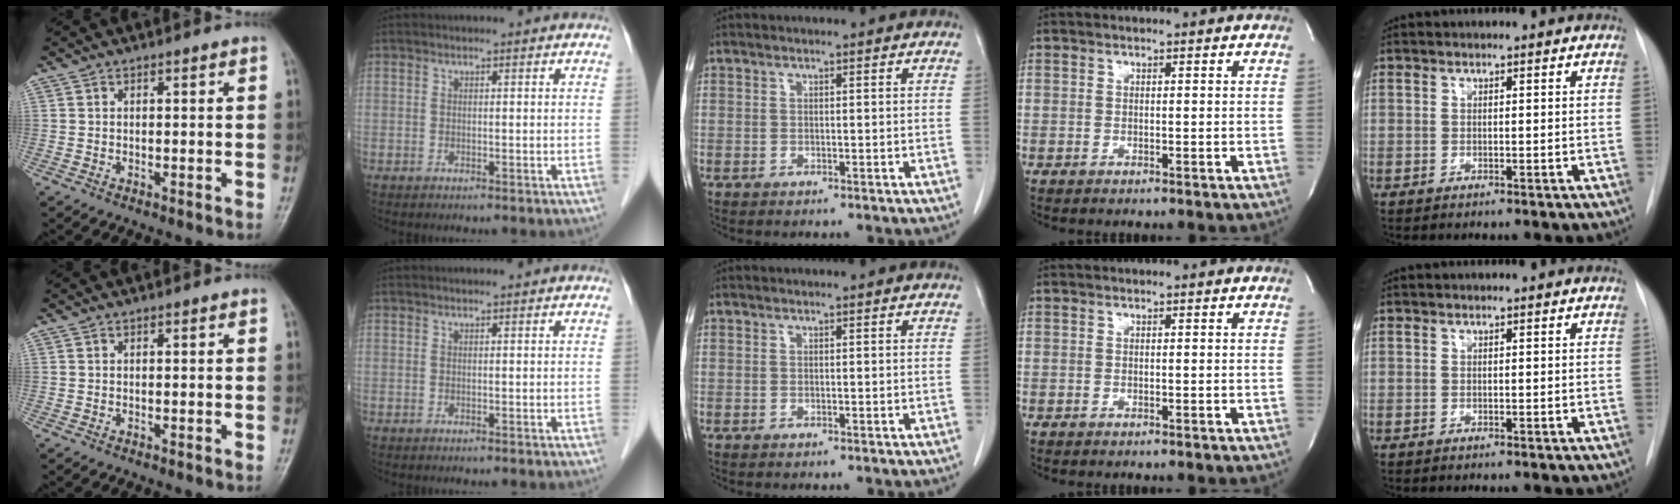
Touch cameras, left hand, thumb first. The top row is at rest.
{}